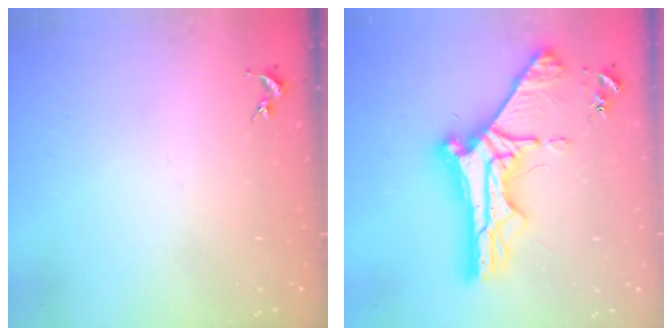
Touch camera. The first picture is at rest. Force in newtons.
{"total": 11.8, "press": 11.7, "slide": 1.2}